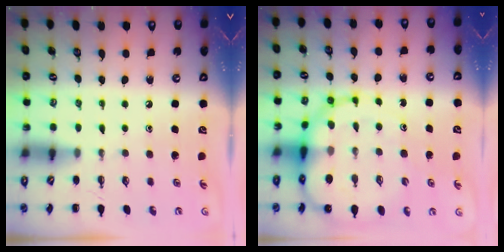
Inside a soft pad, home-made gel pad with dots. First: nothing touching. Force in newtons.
{"total": 14.1, "press": 13.6, "slide": 3.7}